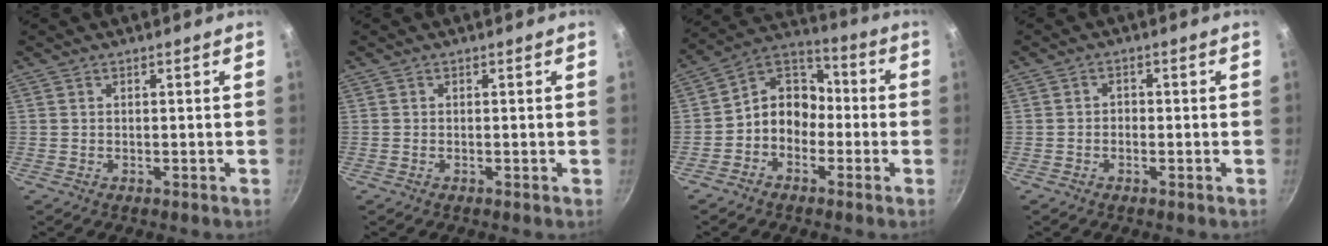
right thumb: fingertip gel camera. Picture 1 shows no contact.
{"total": 0.0}
{"total": 9.8, "force": [-2.6, 8.0, 5.1], "torque": [-0.040, 0.051, -0.071]}
{"total": 1.4, "force": [-0.6, 1.1, 0.7], "torque": [-0.006, 0.008, -0.013]}